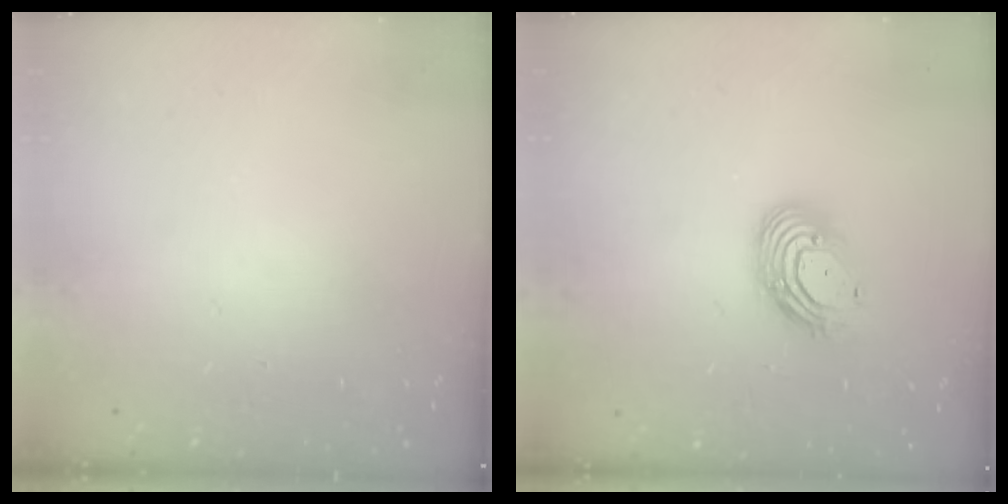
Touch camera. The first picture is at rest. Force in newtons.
{"total": 11.1, "press": 11.1, "slide": 0.7}